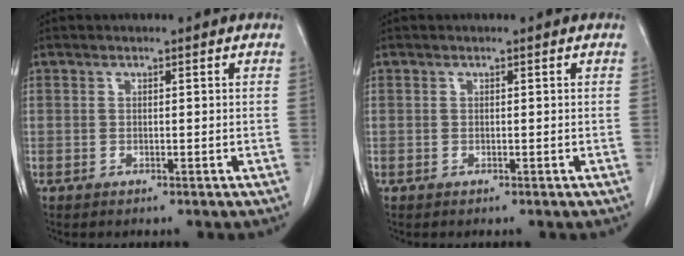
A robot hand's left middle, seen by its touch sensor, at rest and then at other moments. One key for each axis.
{"total": 0.0}